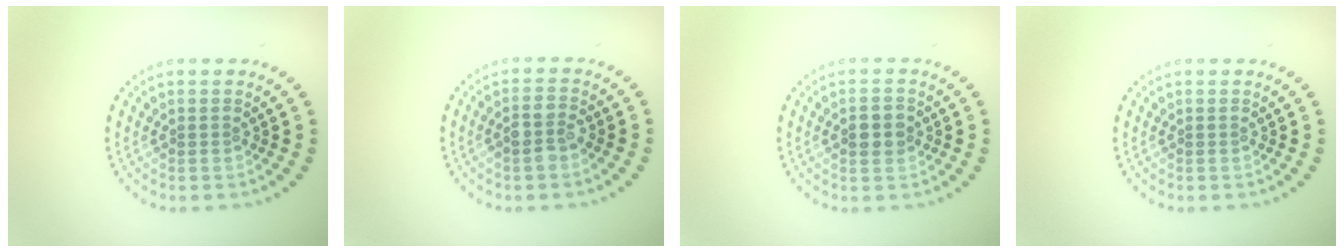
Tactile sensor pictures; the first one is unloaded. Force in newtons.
{"total": 2.3, "press": 2.1, "slide": 0.9}
{"total": 2.6, "press": 2.6, "slide": 0.1}
{"total": 0.0}